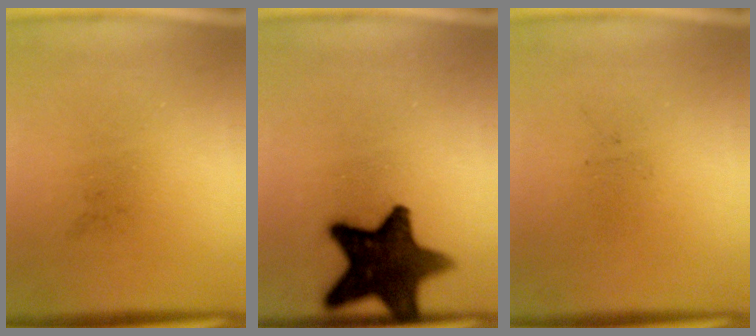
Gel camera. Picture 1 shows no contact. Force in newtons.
{"total": 14.8}
{"total": 0.0}